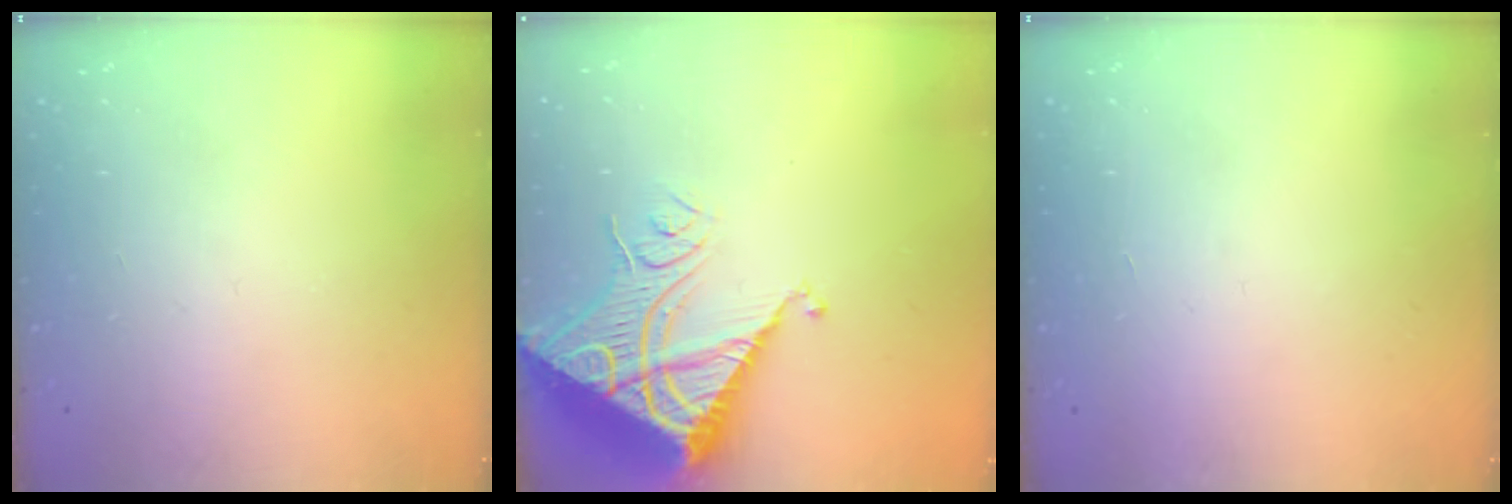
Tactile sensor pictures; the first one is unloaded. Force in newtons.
{"total": 13.7, "press": 13.7, "slide": 1.3}
{"total": 1.7, "press": 1.7, "slide": 0.1}